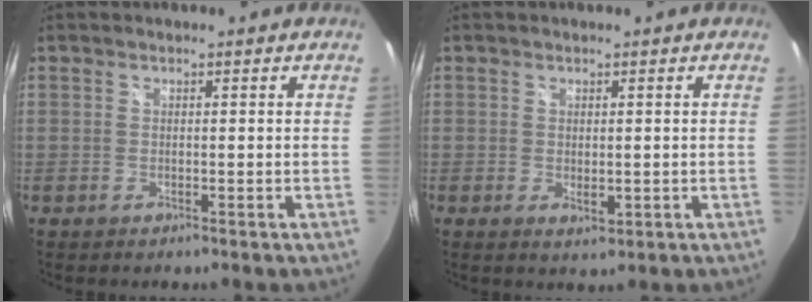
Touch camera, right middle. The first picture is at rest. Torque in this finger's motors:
{"motor_torque": [0.47, -1.34, -0.04, 0.00]}